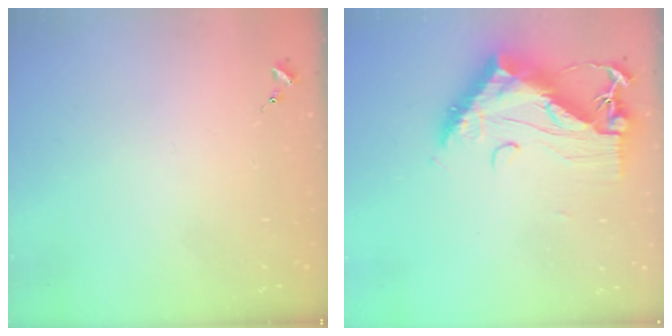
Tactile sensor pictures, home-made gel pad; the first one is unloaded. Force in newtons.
{"total": 17.0, "press": 17.0, "slide": 1.4}